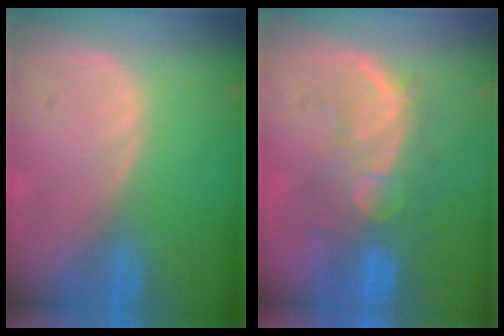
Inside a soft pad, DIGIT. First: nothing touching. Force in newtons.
{"total": 9.9, "press": 8.6, "slide": 4.9}